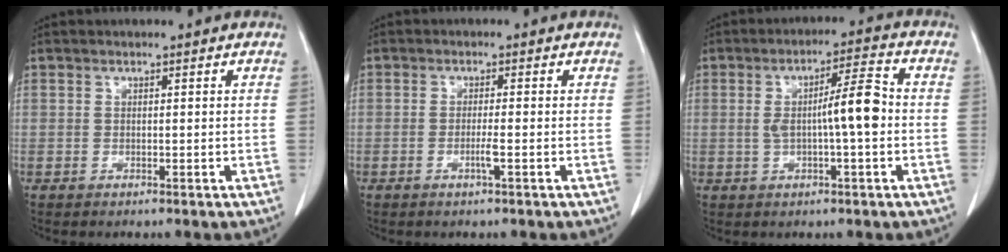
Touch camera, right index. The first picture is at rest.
{"total": 2.0, "force": [-0.7, -0.2, 1.8], "torque": [-0.036, -0.003, -0.015]}
{"total": 7.6, "force": [-0.3, 0.6, 7.6], "torque": [-0.127, 0.015, -0.006]}